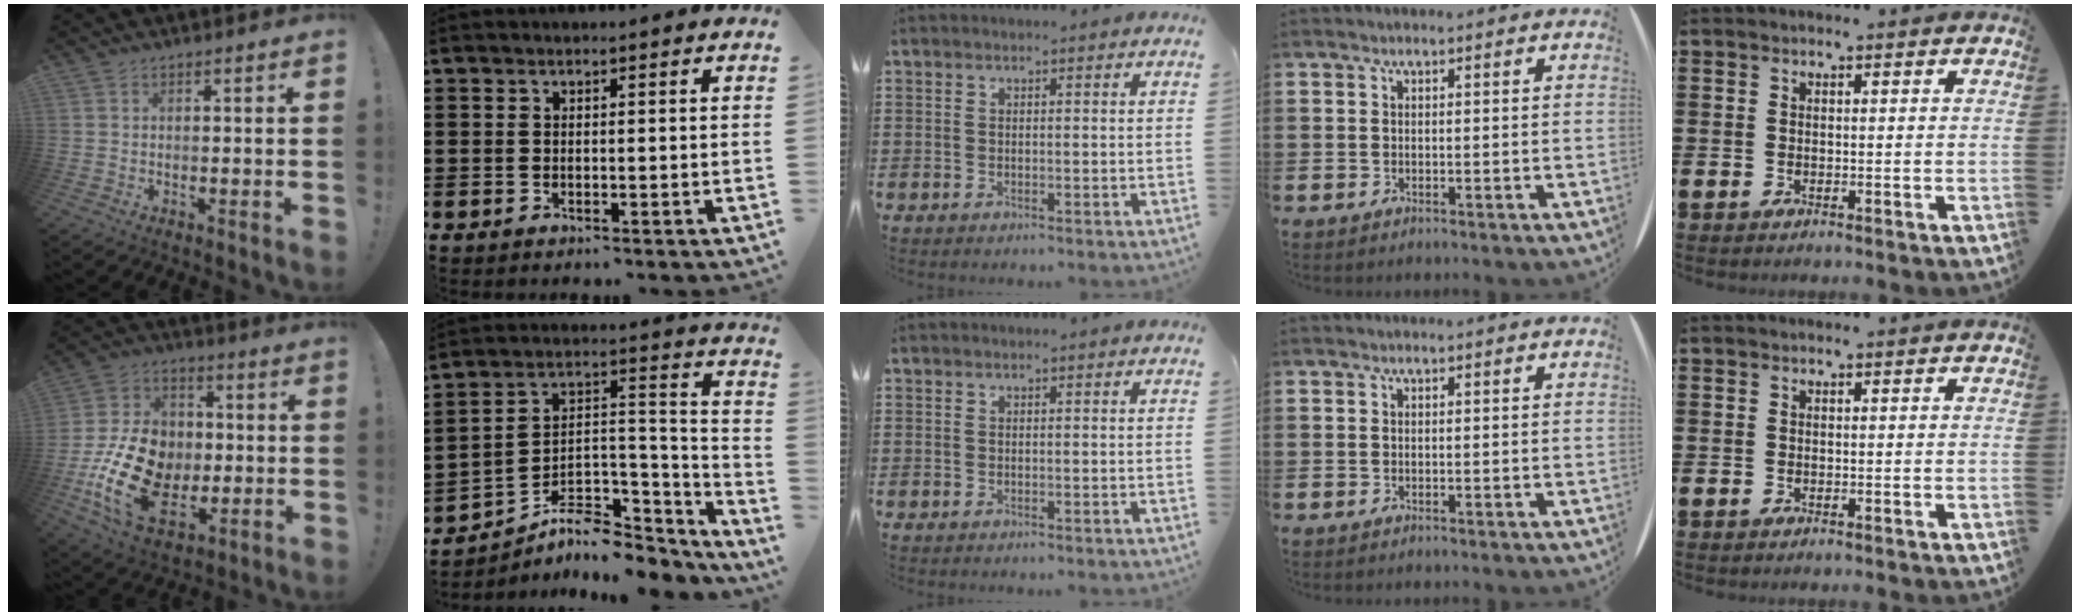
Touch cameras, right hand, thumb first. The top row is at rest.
{"thumb": {"total": 21.9, "force": [-4.4, 15.8, 14.6], "torque": [-0.272, 0.025, -0.058]}, "index": {"total": 6.5, "force": [-4.6, 3.8, 2.5], "torque": [-0.048, -0.003, -0.083]}}